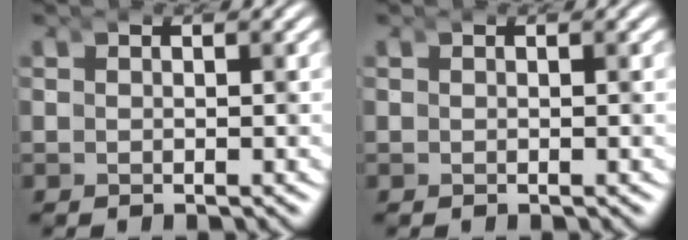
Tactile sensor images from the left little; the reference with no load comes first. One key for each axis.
{"total": 0.0}